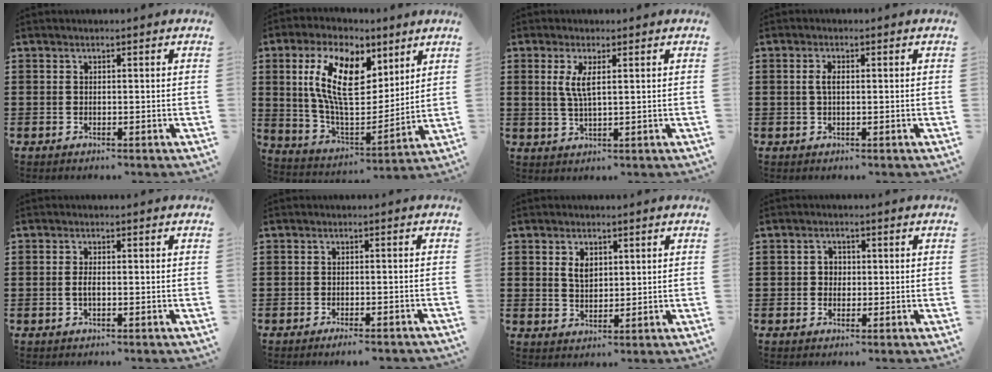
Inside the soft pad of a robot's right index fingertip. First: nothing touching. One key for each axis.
{"total": 13.4, "fx": 6.3, "fy": 6.4, "fz": 9.9, "tx": -0.202, "ty": -0.001, "tz": 0.119}
{"total": 3.7, "fx": 1.0, "fy": 0.9, "fz": 3.5, "tx": -0.073, "ty": 0.002, "tz": 0.016}
{"total": 2.0, "fx": 0.2, "fy": 0.8, "fz": 1.8, "tx": -0.037, "ty": 0.005, "tz": 0.001}
{"total": 1.4, "fx": -0.2, "fy": 0.5, "fz": 1.3, "tx": -0.032, "ty": 0.000, "tz": -0.008}
{"total": 1.7, "fx": -1.6, "fy": -0.1, "fz": 0.7, "tx": -0.014, "ty": -0.002, "tz": -0.028}
{"total": 3.1, "fx": 1.2, "fy": 2.0, "fz": 2.1, "tx": -0.040, "ty": 0.004, "tz": 0.020}
{"total": 1.8, "fx": -0.2, "fy": 1.7, "fz": 0.7, "tx": -0.018, "ty": 0.008, "tz": -0.006}